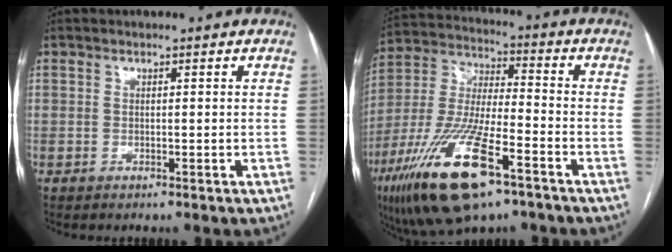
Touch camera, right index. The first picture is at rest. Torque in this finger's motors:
{"motor_torque": [-0.20, -0.19, -1.05, -0.21]}